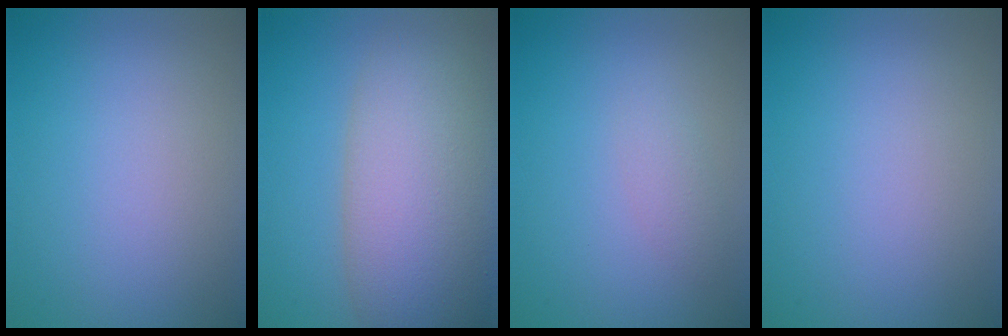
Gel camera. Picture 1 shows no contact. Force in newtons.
{"total": 11.8, "press": 11.7, "slide": 0.7}
{"total": 1.3, "press": 1.3, "slide": 0.0}
{"total": 0.0}